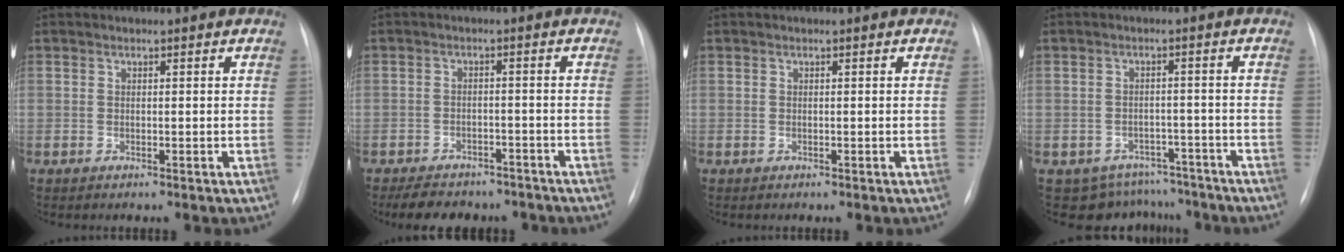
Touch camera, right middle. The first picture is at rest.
{"total": 9.7, "force": [-8.1, 4.5, 3.0], "torque": [-0.046, 0.003, -0.106]}
{"total": 0.0}
{"total": 7.6, "force": [-6.4, 4.1, -0.6], "torque": [0.021, 0.028, -0.077]}